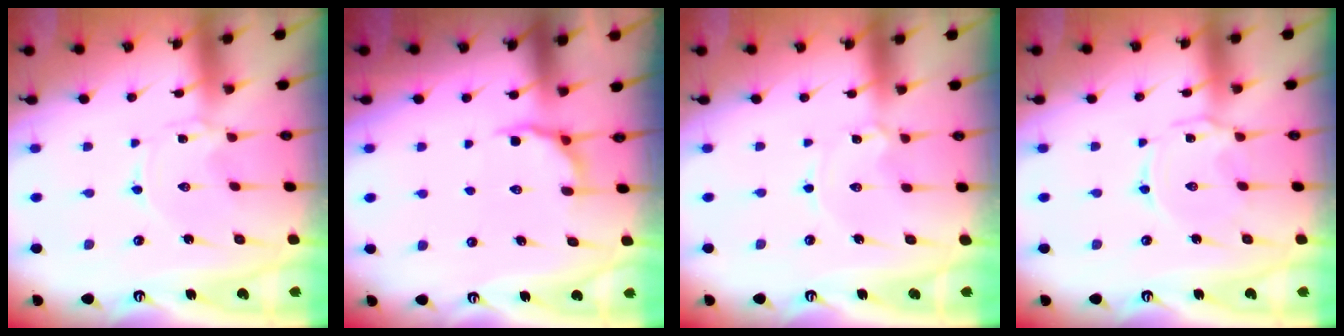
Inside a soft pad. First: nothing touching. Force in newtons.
{"total": 4.8, "press": 4.1, "slide": 2.4}
{"total": 1.2, "press": 1.1, "slide": 0.1}
{"total": 2.4, "press": 2.4, "slide": 0.4}